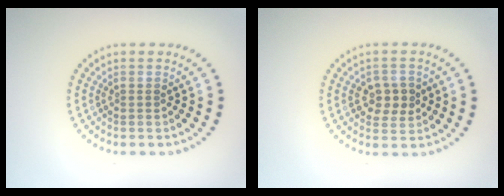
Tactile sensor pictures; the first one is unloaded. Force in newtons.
{"total": 2.8, "press": 2.8, "slide": 0.3}